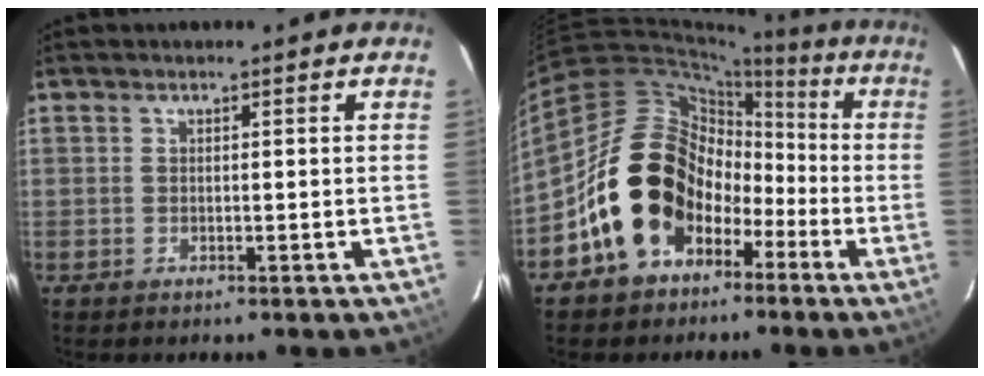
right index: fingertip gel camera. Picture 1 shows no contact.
{"total": 15.0, "force": [-5.5, 12.2, 6.7], "torque": [-0.133, 0.030, -0.071]}